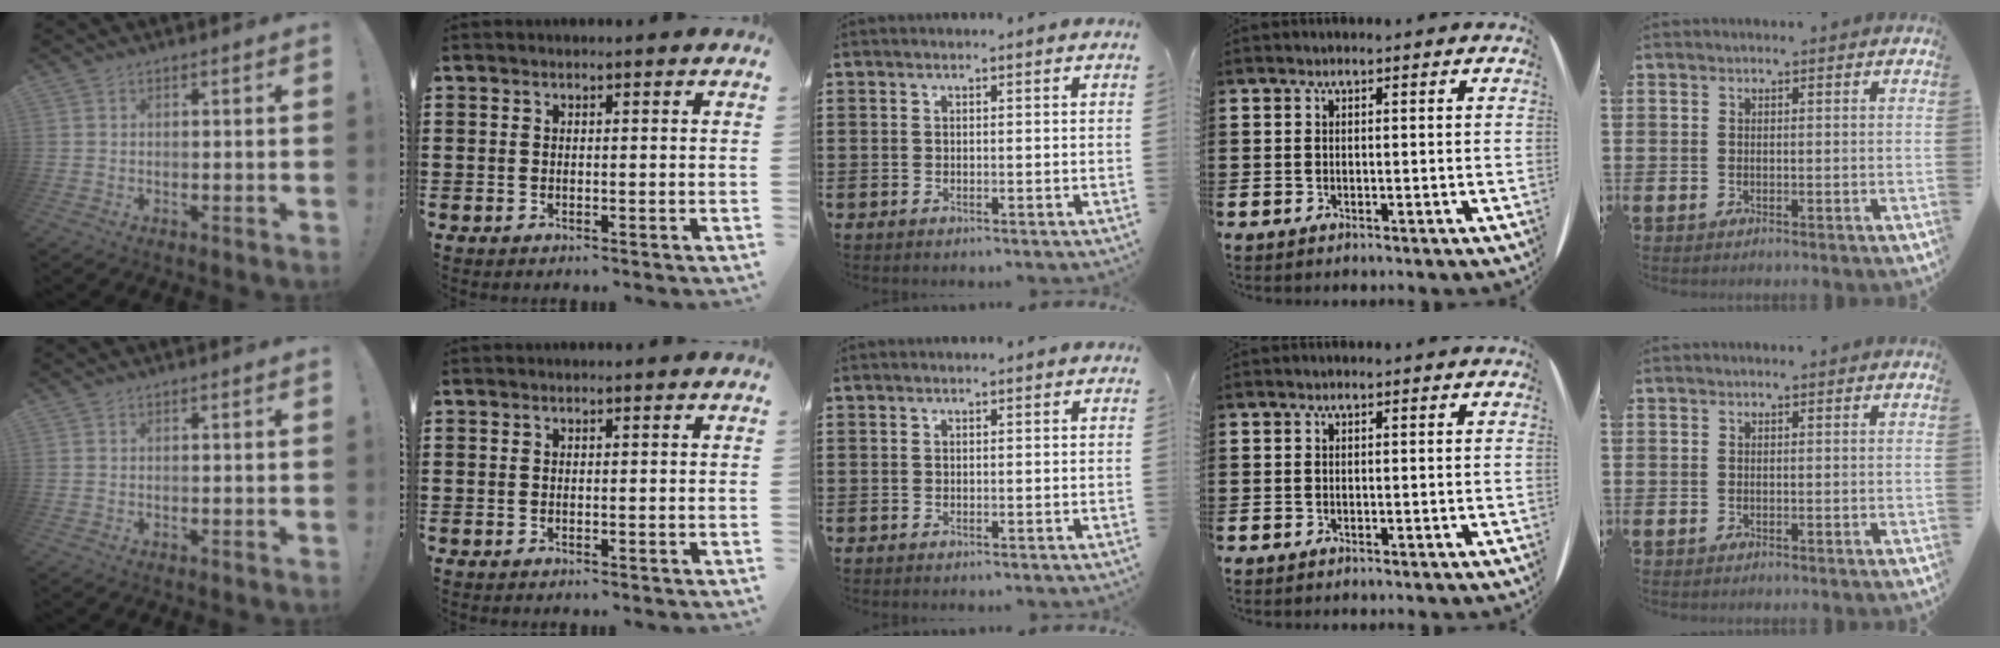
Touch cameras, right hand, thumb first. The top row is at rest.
{}